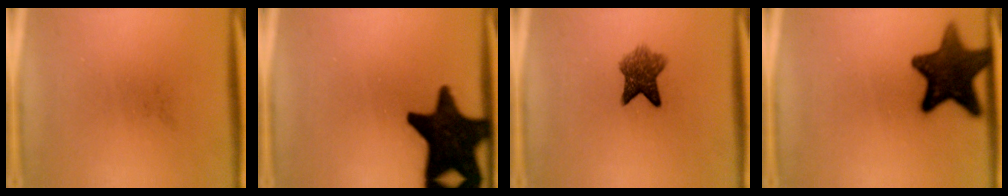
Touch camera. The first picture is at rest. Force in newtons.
{"total": 18.7}
{"total": 5.8}
{"total": 13.9}